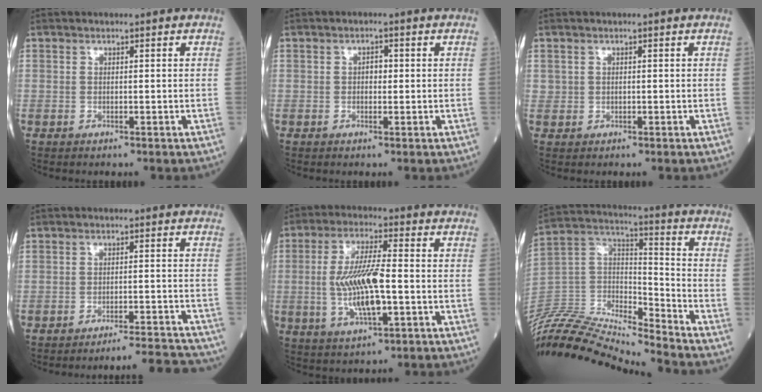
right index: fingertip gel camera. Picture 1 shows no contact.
{"total": 1.3, "force": [0.2, 0.8, 1.1], "torque": [-0.016, 0.003, 0.004]}
{"total": 0.7, "force": [0.2, 0.7, 0.1], "torque": [0.004, 0.004, 0.005]}
{"total": 8.8, "force": [-8.8, -1.0, 0.6], "torque": [0.003, 0.006, -0.114]}
{"total": 10.4, "force": [-1.4, 2.0, 10.1], "torque": [-0.205, 0.000, -0.021]}
{"total": 20.4, "force": [-19.5, 0.0, 5.9], "torque": [-0.124, 0.024, -0.354]}